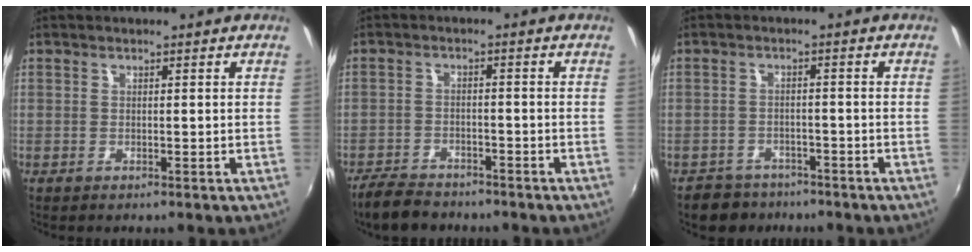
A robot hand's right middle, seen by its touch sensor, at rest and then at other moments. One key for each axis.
{"total": 6.9, "fx": -6.0, "fy": 2.7, "fz": 2.2, "tx": -0.073, "ty": -0.006, "tz": -0.101}
{"total": 5.8, "fx": -4.9, "fy": 3.2, "fz": 0.6, "tx": -0.029, "ty": 0.005, "tz": -0.078}